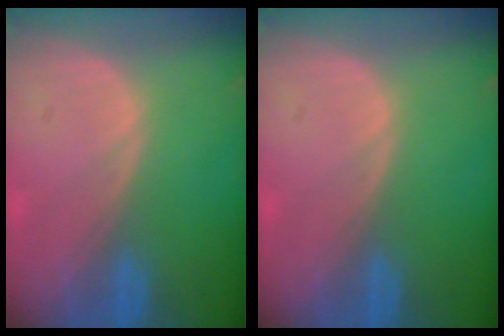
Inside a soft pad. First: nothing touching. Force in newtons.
{"total": 0.0}